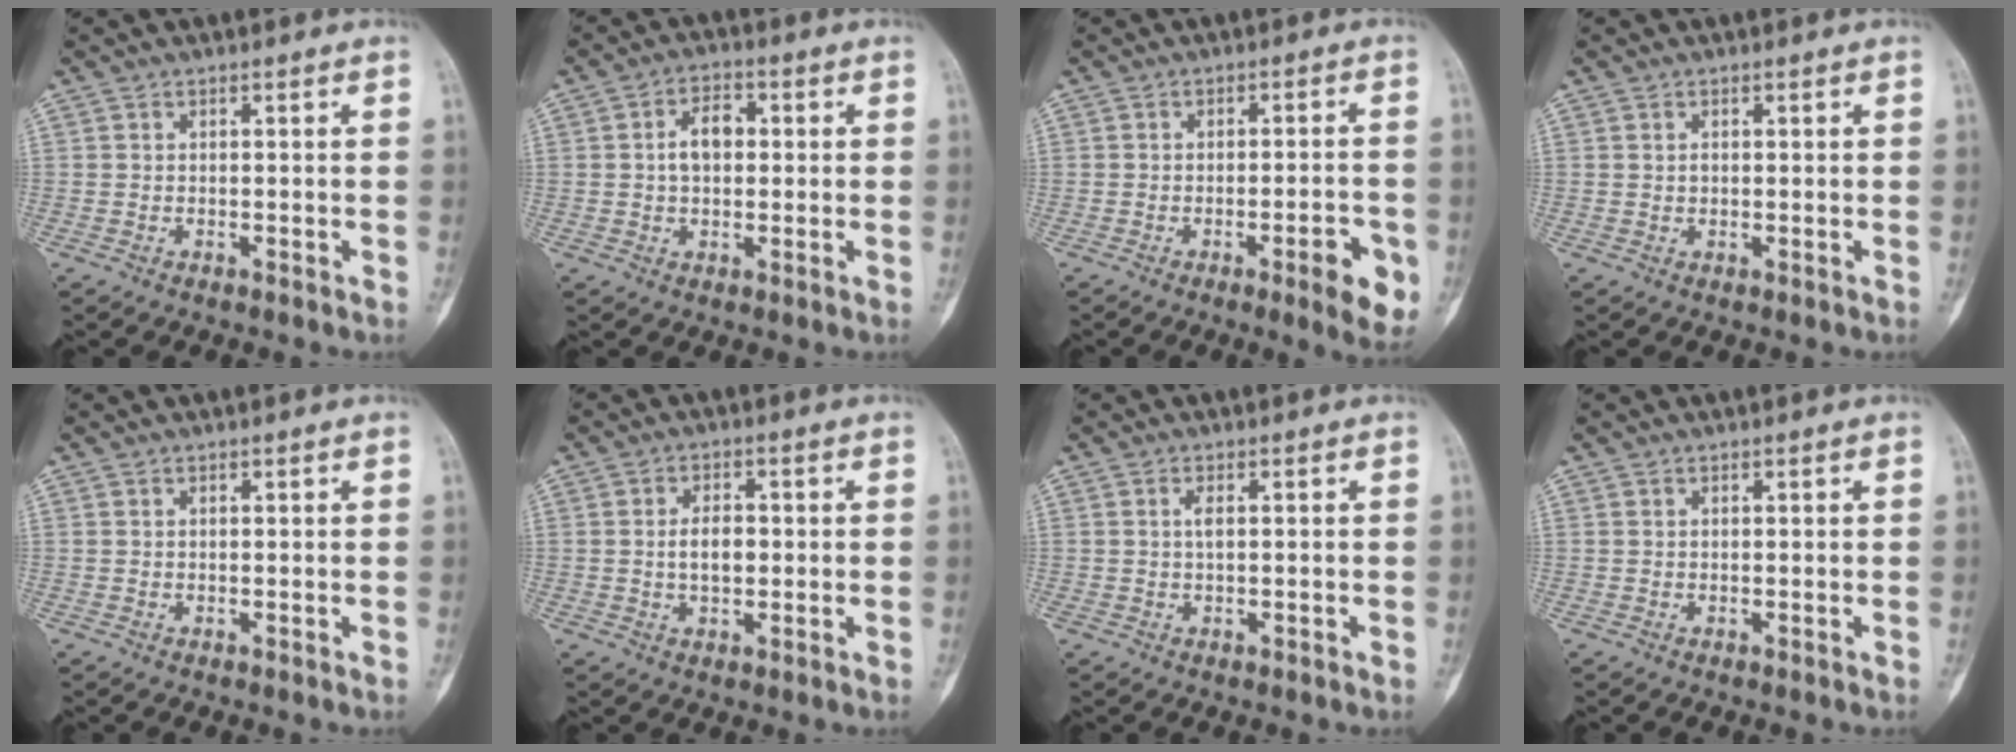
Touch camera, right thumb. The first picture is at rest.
{"total": 5.8, "force": [0.5, 3.8, 4.3], "torque": [-0.059, 0.017, 0.003]}
{"total": 8.3, "force": [-3.5, 2.0, 7.3], "torque": [-0.080, 0.010, -0.041]}
{"total": 0.8, "force": [0.2, 0.6, 0.5], "torque": [0.000, 0.006, 0.004]}
{"total": 0.0}
{"total": 4.7, "force": [0.1, 2.9, 3.7], "torque": [-0.054, 0.006, 0.000]}
{"total": 1.5, "force": [0.4, 0.6, 1.3], "torque": [-0.027, 0.003, 0.005]}
{"total": 0.0}